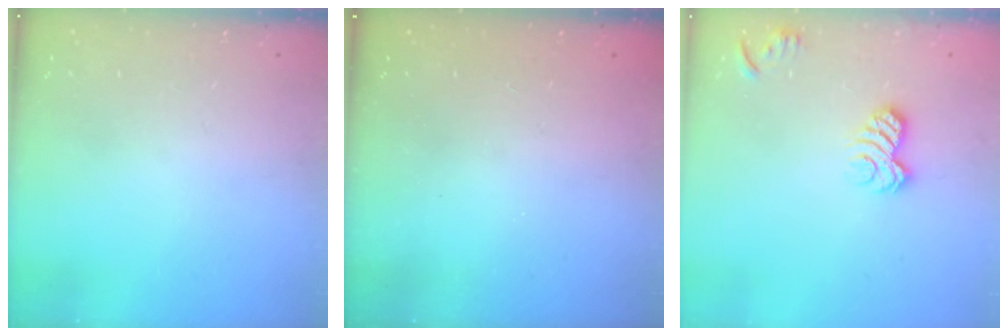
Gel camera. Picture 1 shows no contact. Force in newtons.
{"total": 2.3, "press": 2.2, "slide": 0.8}
{"total": 8.1, "press": 8.0, "slide": 0.9}